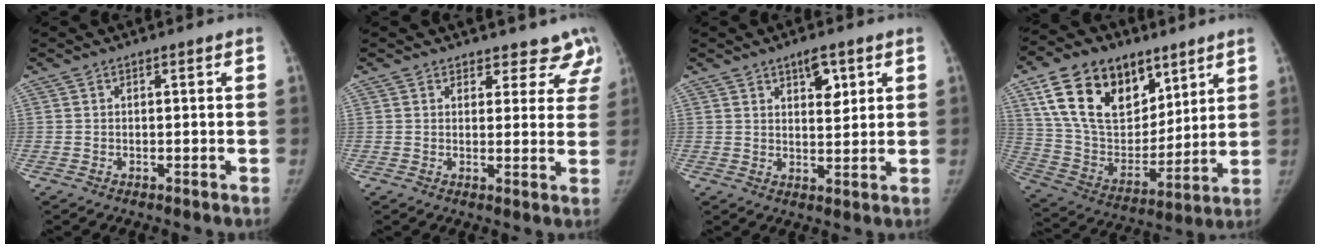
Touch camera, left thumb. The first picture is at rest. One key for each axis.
{"total": 8.5, "fx": 7.4, "fy": 4.0, "fz": 0.8, "tx": 0.050, "ty": -0.032, "tz": 0.064}
{"total": 5.4, "fx": 2.9, "fy": 2.5, "fz": 3.9, "tx": -0.042, "ty": -0.019, "tz": 0.046}
{"total": 23.3, "fx": 12.4, "fy": 14.6, "fz": 13.3, "tx": -0.209, "ty": -0.033, "tz": 0.228}